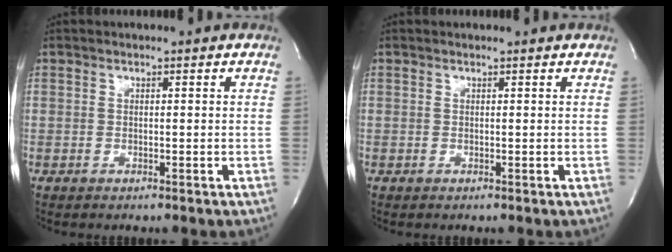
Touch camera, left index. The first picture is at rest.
{"total": 0.9, "force": [0.8, 0.1, 0.1], "torque": [-0.010, 0.004, 0.010]}